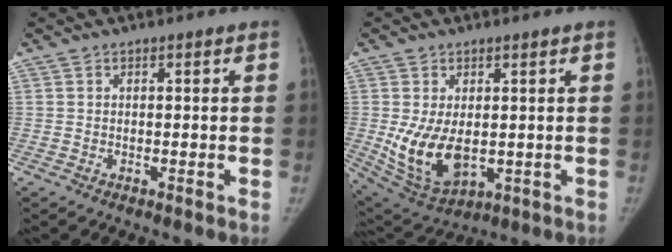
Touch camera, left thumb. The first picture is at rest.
{"total": 11.3, "force": [-0.6, 6.6, 9.2], "torque": [-0.159, -0.019, 0.014]}